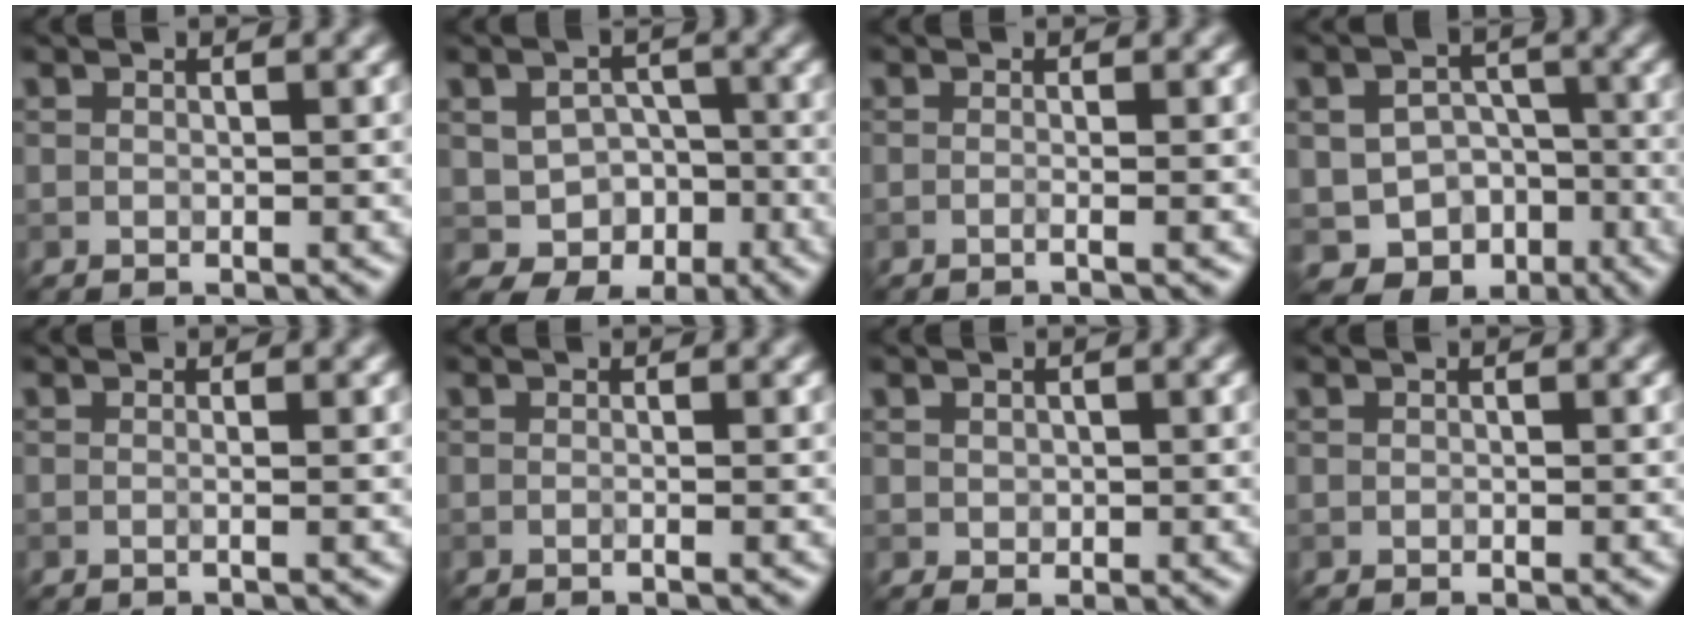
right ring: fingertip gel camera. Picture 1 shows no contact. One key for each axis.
{"total": 4.2, "fx": -1.1, "fy": 3.3, "fz": 2.3, "tx": -0.036, "ty": -0.006, "tz": -0.014}
{"total": 1.0, "fx": -0.2, "fy": 0.3, "fz": 0.9, "tx": -0.010, "ty": -0.008, "tz": -0.015}
{"total": 8.0, "fx": -3.9, "fy": 6.3, "fz": 3.2, "tx": -0.028, "ty": -0.011, "tz": -0.054}
{"total": 1.1, "fx": 0.2, "fy": 0.6, "fz": 1.0, "tx": 0.006, "ty": -0.011, "tz": -0.019}
{"total": 0.5, "fx": -0.2, "fy": 0.1, "fz": 0.5, "tx": -0.009, "ty": -0.006, "tz": -0.010}
{"total": 1.0, "fx": 0.2, "fy": 0.9, "fz": 0.4, "tx": -0.008, "ty": 0.000, "tz": 0.002}
{"total": 0.0}